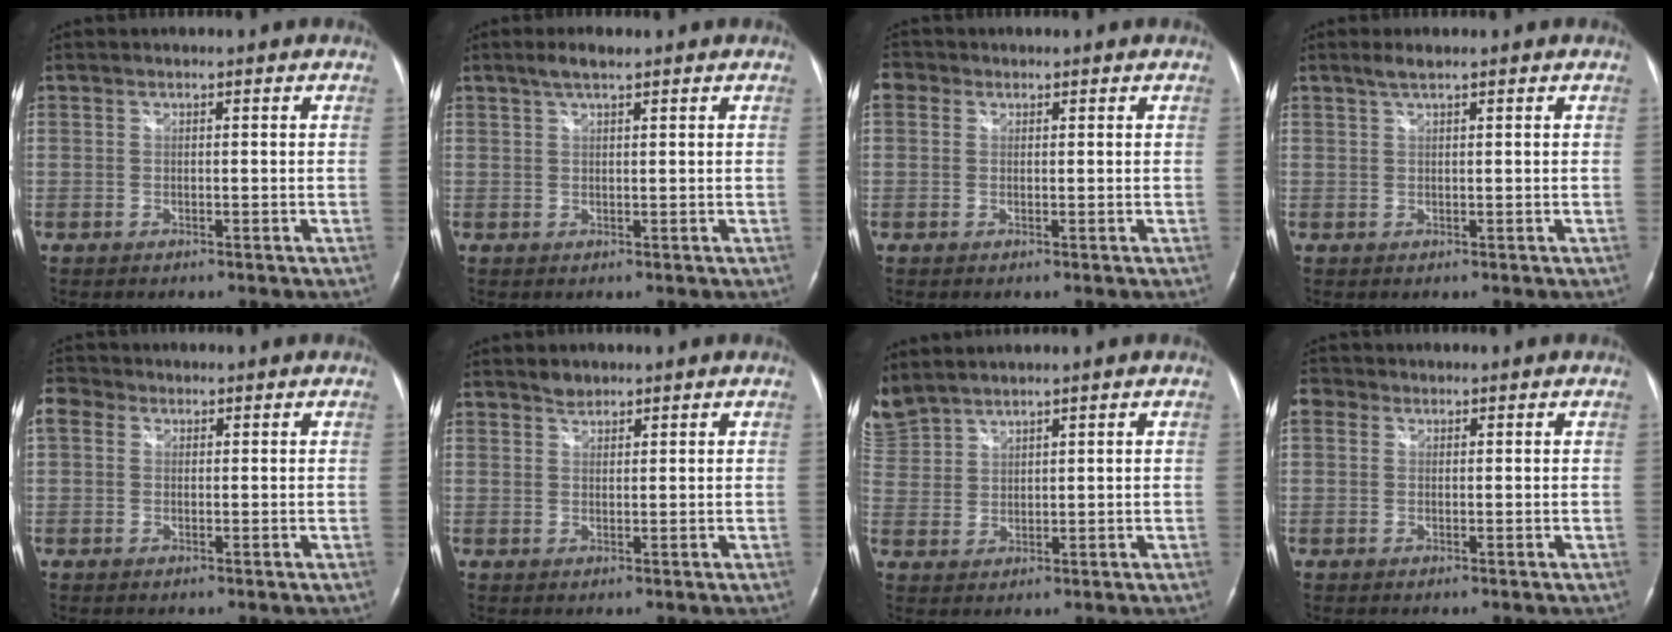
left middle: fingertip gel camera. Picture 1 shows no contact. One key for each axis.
{"total": 2.7, "fx": 2.0, "fy": 0.4, "fz": 1.8, "tx": -0.041, "ty": 0.006, "tz": 0.038}
{"total": 2.5, "fx": 1.0, "fy": 2.1, "fz": 0.9, "tx": -0.020, "ty": 0.017, "tz": 0.017}
{"total": 1.7, "fx": 1.3, "fy": 0.0, "fz": 1.1, "tx": -0.029, "ty": 0.004, "tz": 0.028}
{"total": 3.6, "fx": 1.3, "fy": 2.9, "fz": 1.8, "tx": -0.051, "ty": 0.026, "tz": 0.025}
{"total": 1.5, "fx": 1.4, "fy": 0.7, "fz": 0.2, "tx": -0.006, "ty": 0.000, "tz": 0.024}
{"total": 6.4, "fx": 6.1, "fy": 1.5, "fz": 1.3, "tx": -0.048, "ty": 0.019, "tz": 0.134}
{"total": 2.5, "fx": 1.0, "fy": 2.1, "fz": 1.0, "tx": -0.023, "ty": 0.018, "tz": 0.017}